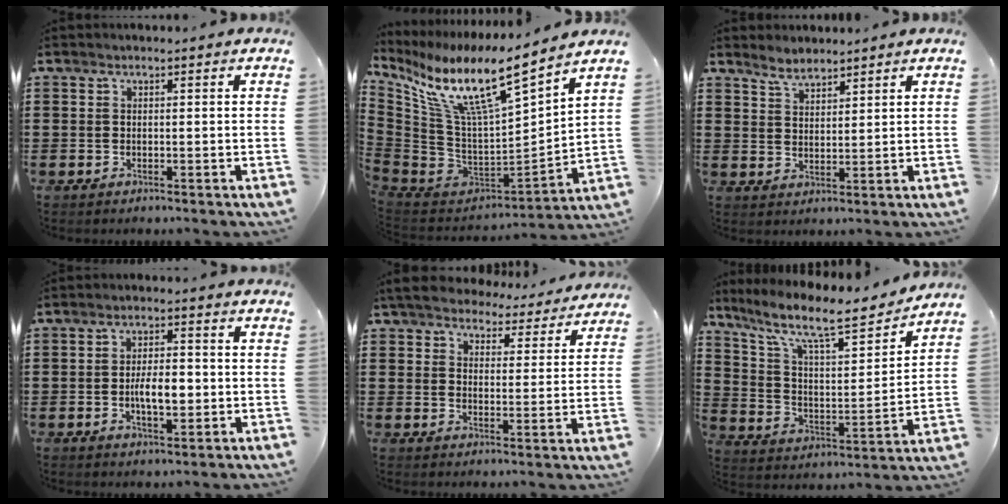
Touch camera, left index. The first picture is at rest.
{"total": 12.8, "force": [8.0, 2.5, 9.7], "torque": [-0.210, -0.059, 0.129]}
{"total": 3.4, "force": [3.2, 1.0, 0.8], "torque": [-0.026, -0.003, 0.061]}
{"total": 5.4, "force": [-0.8, 2.4, 4.8], "torque": [-0.085, 0.002, -0.019]}
{"total": 5.7, "force": [5.3, 1.6, 1.2], "torque": [-0.049, -0.021, 0.096]}
{"total": 11.7, "force": [9.3, 2.2, 6.8], "torque": [-0.152, -0.059, 0.153]}